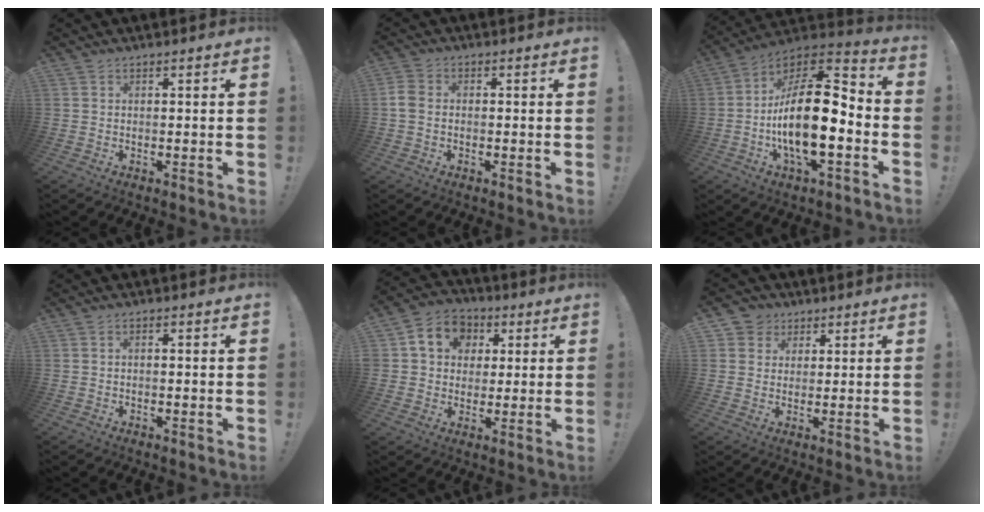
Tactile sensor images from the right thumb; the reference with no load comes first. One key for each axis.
{"total": 4.3, "fx": -0.2, "fy": 3.1, "fz": 2.9, "tx": -0.073, "ty": 0.010, "tz": -0.002}
{"total": 20.7, "fx": -4.2, "fy": 8.1, "fz": 18.6, "tx": -0.343, "ty": 0.014, "tz": -0.069}
{"total": 1.1, "fx": -0.8, "fy": 0.0, "fz": 0.8, "tx": -0.019, "ty": 0.004, "tz": -0.013}
{"total": 10.7, "fx": 2.8, "fy": 9.4, "fz": 4.5, "tx": -0.060, "ty": -0.001, "tz": 0.057}
{"total": 4.9, "fx": 1.7, "fy": 4.5, "fz": 0.6, "tx": -0.017, "ty": -0.003, "tz": 0.034}